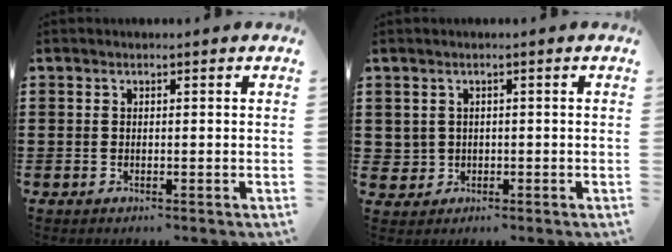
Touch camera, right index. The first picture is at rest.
{"total": 1.5, "force": [0.1, 1.5, 0.1], "torque": [-0.010, 0.006, 0.000]}